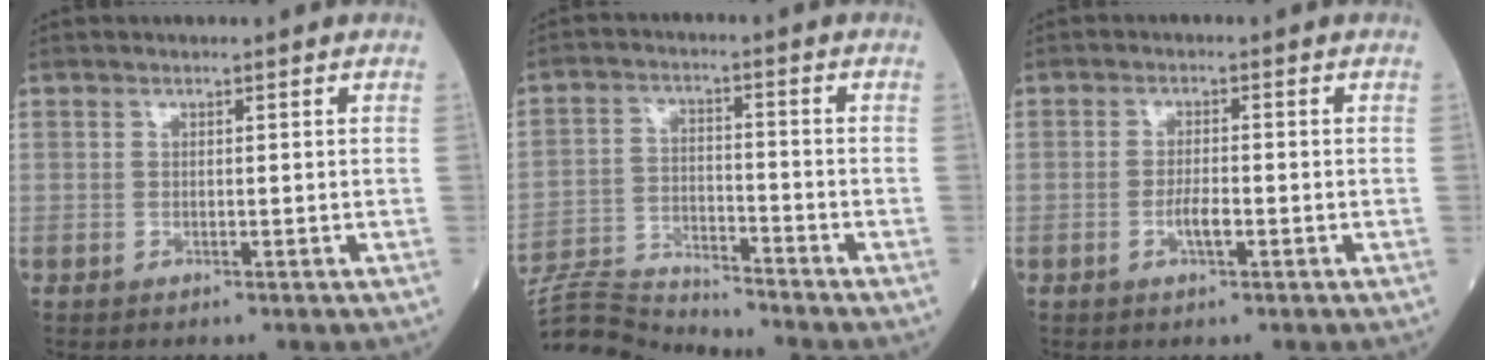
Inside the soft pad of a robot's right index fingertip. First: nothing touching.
{"total": 9.2, "force": [-9.0, -1.2, -0.9], "torque": [0.006, 0.010, -0.168]}
{"total": 2.8, "force": [-1.1, 0.6, 2.6], "torque": [-0.049, 0.001, -0.019]}